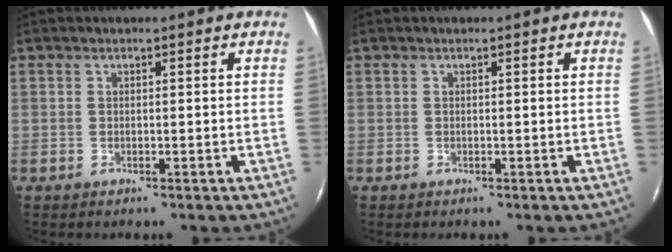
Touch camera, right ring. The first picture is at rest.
{"total": 0.0}